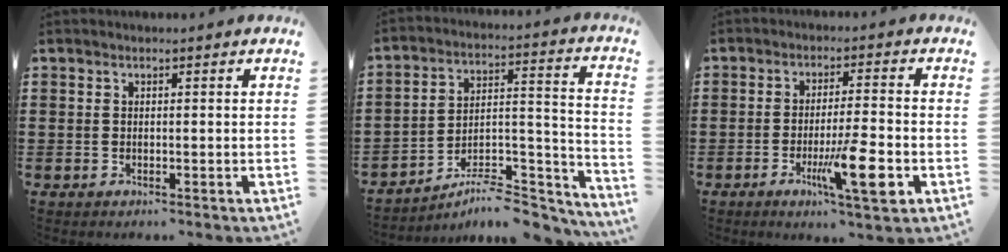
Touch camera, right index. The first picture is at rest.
{"total": 7.3, "force": [-6.1, 1.7, 3.7], "torque": [-0.052, 0.002, -0.115]}
{"total": 10.0, "force": [-3.6, 1.4, 9.2], "torque": [-0.169, -0.013, -0.062]}